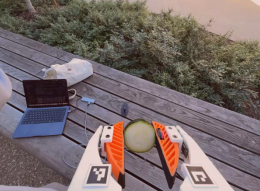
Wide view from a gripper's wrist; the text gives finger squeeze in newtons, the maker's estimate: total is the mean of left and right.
{"total": 7.9, "left": 7.2, "right": 8.6}